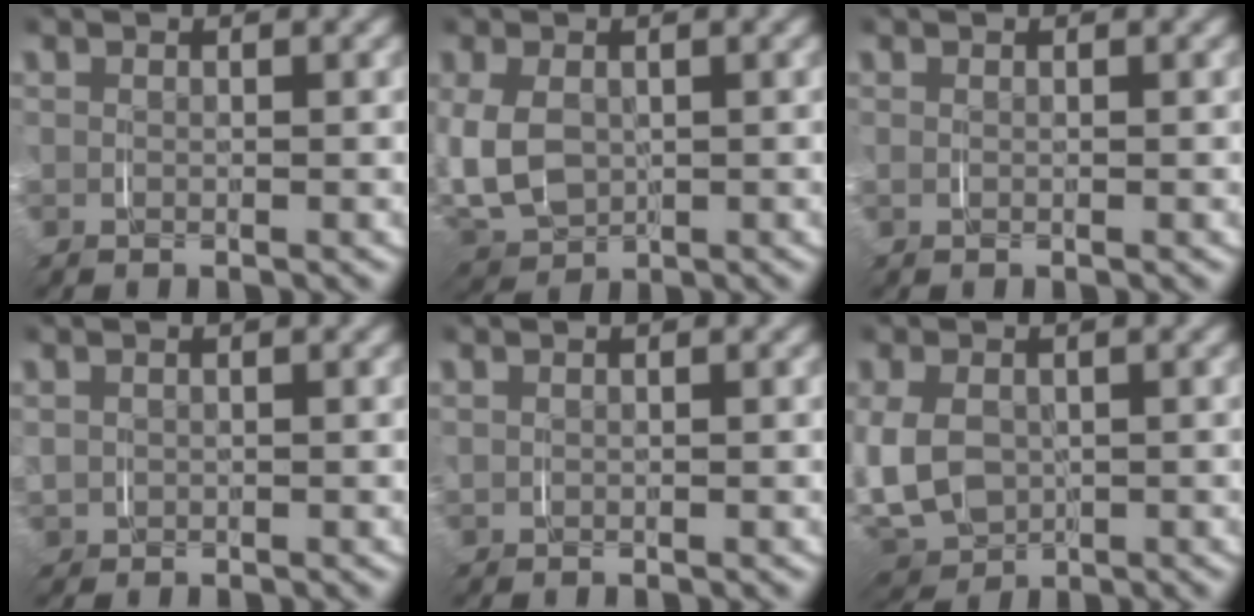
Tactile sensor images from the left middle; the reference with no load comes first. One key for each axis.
{"total": 7.7, "fx": -0.5, "fy": 6.5, "fz": 4.1, "tx": -0.125, "ty": -0.018, "tz": -0.001}
{"total": 0.0}
{"total": 1.8, "fx": 0.4, "fy": 1.7, "fz": 0.6, "tx": -0.026, "ty": -0.002, "tz": 0.008}
{"total": 0.8, "fx": 0.5, "fy": 0.4, "fz": 0.4, "tx": -0.009, "ty": 0.005, "tz": 0.009}
{"total": 9.1, "fx": -0.9, "fy": 7.9, "fz": 4.5, "tx": -0.137, "ty": -0.029, "tz": -0.007}